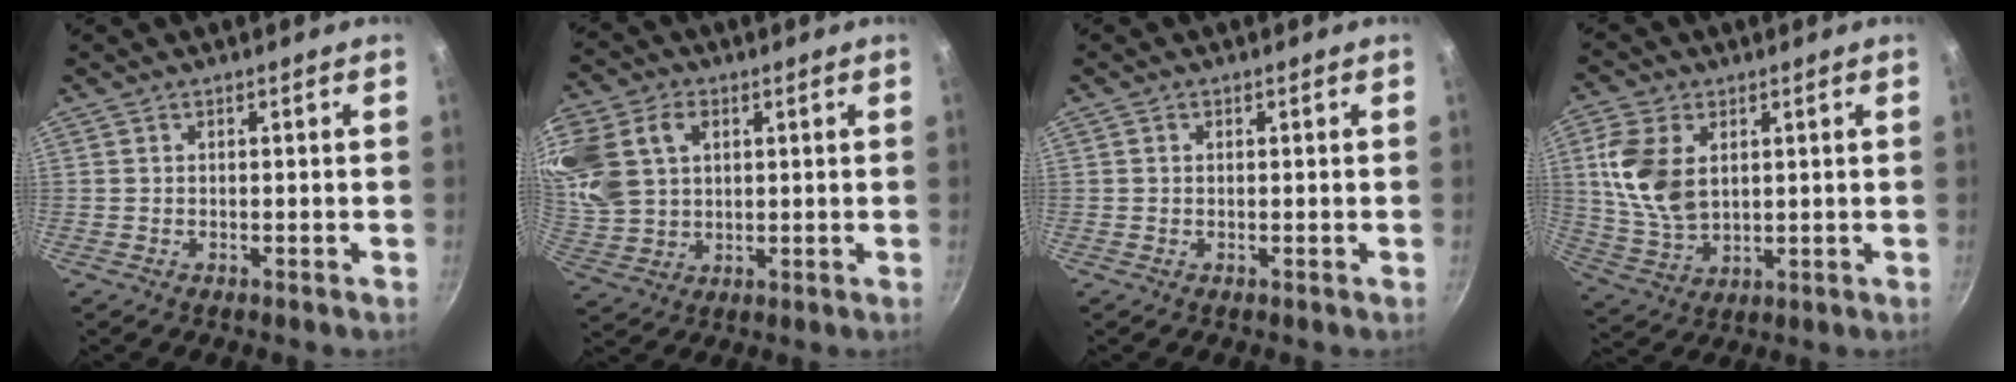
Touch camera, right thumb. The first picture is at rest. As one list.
[{"total": 19.2, "force": [6.2, 14.2, 11.5], "torque": [-0.266, 0.017, 0.121]}, {"total": 0.6, "force": [0.2, 0.5, 0.2], "torque": [-0.003, 0.004, 0.002]}, {"total": 12.2, "force": [2.9, 7.9, 8.8], "torque": [-0.165, -0.014, 0.063]}]